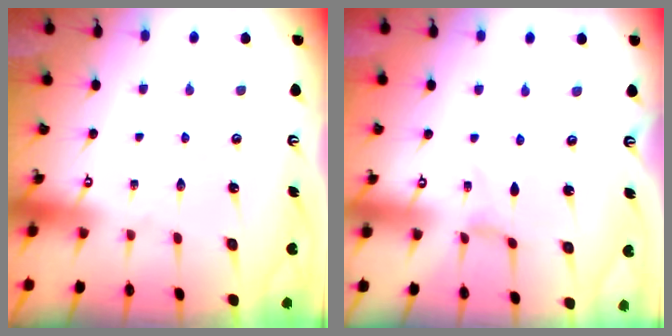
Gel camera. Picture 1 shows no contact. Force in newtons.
{"total": 0.0}